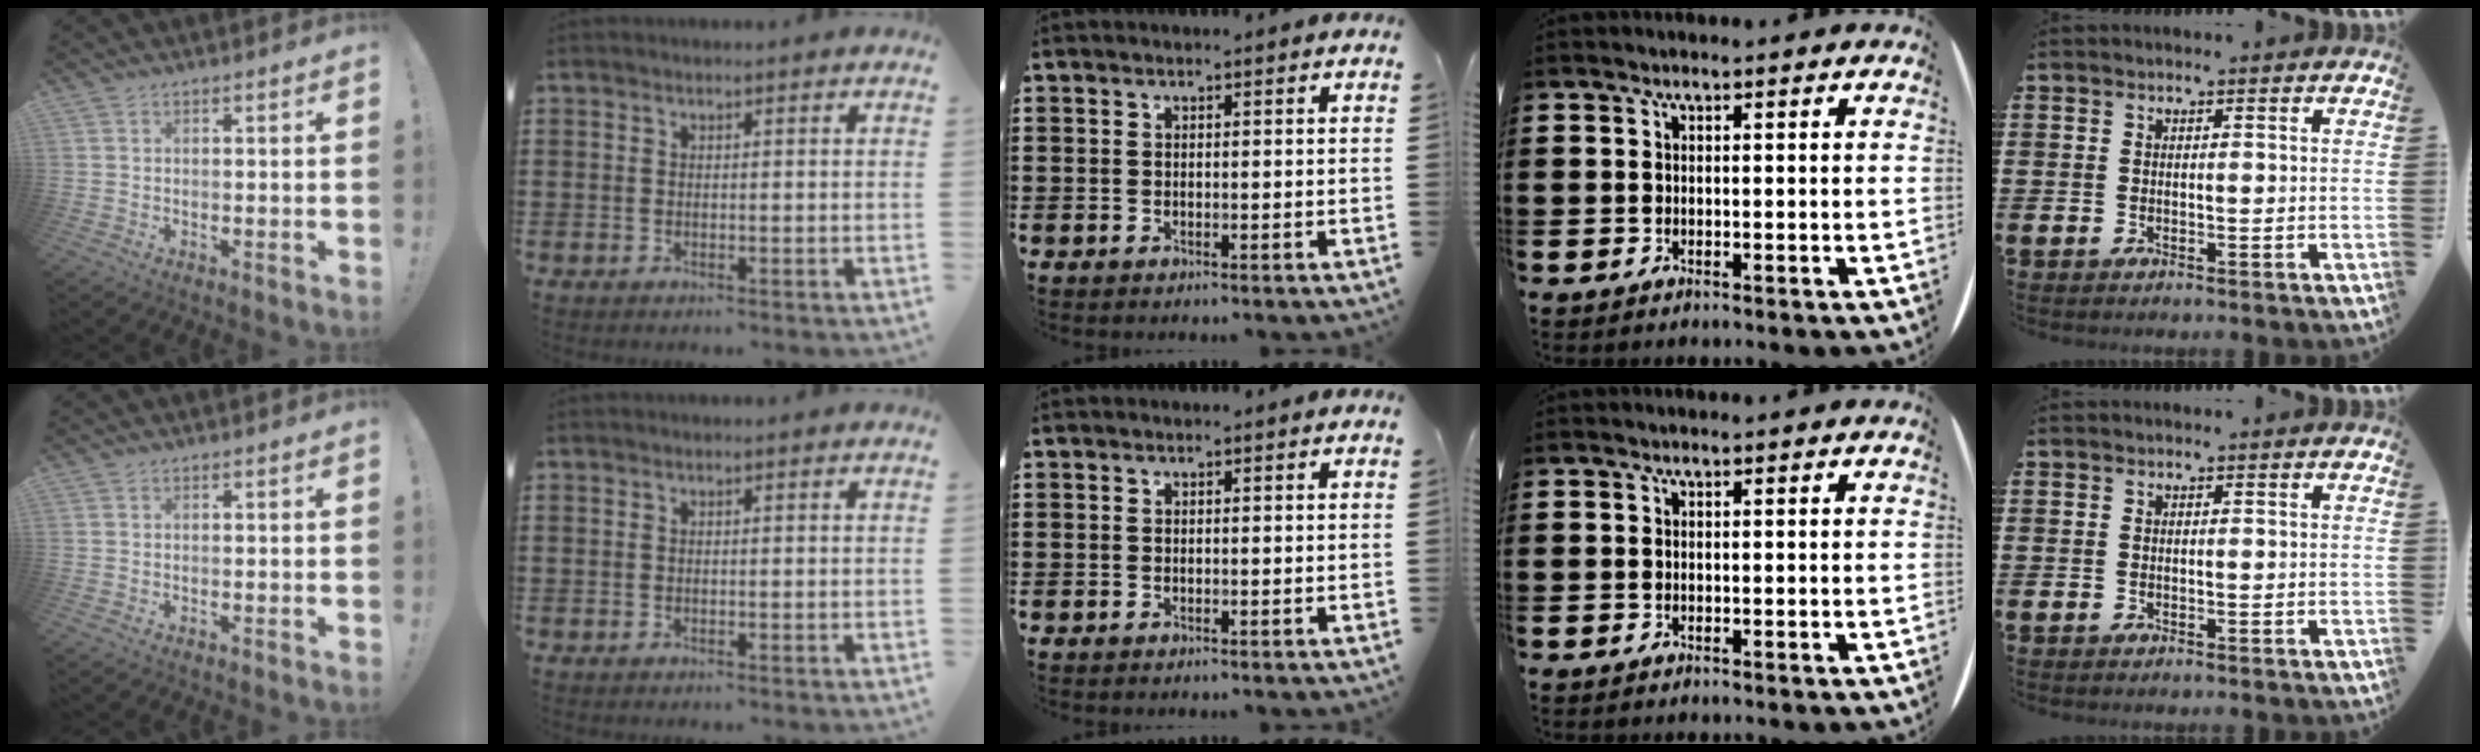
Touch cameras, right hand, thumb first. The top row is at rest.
{}